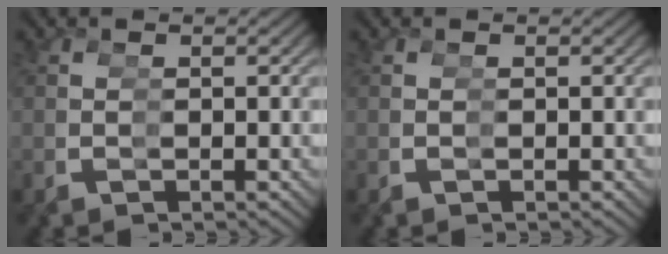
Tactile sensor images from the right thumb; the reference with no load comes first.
{"total": 0.0}